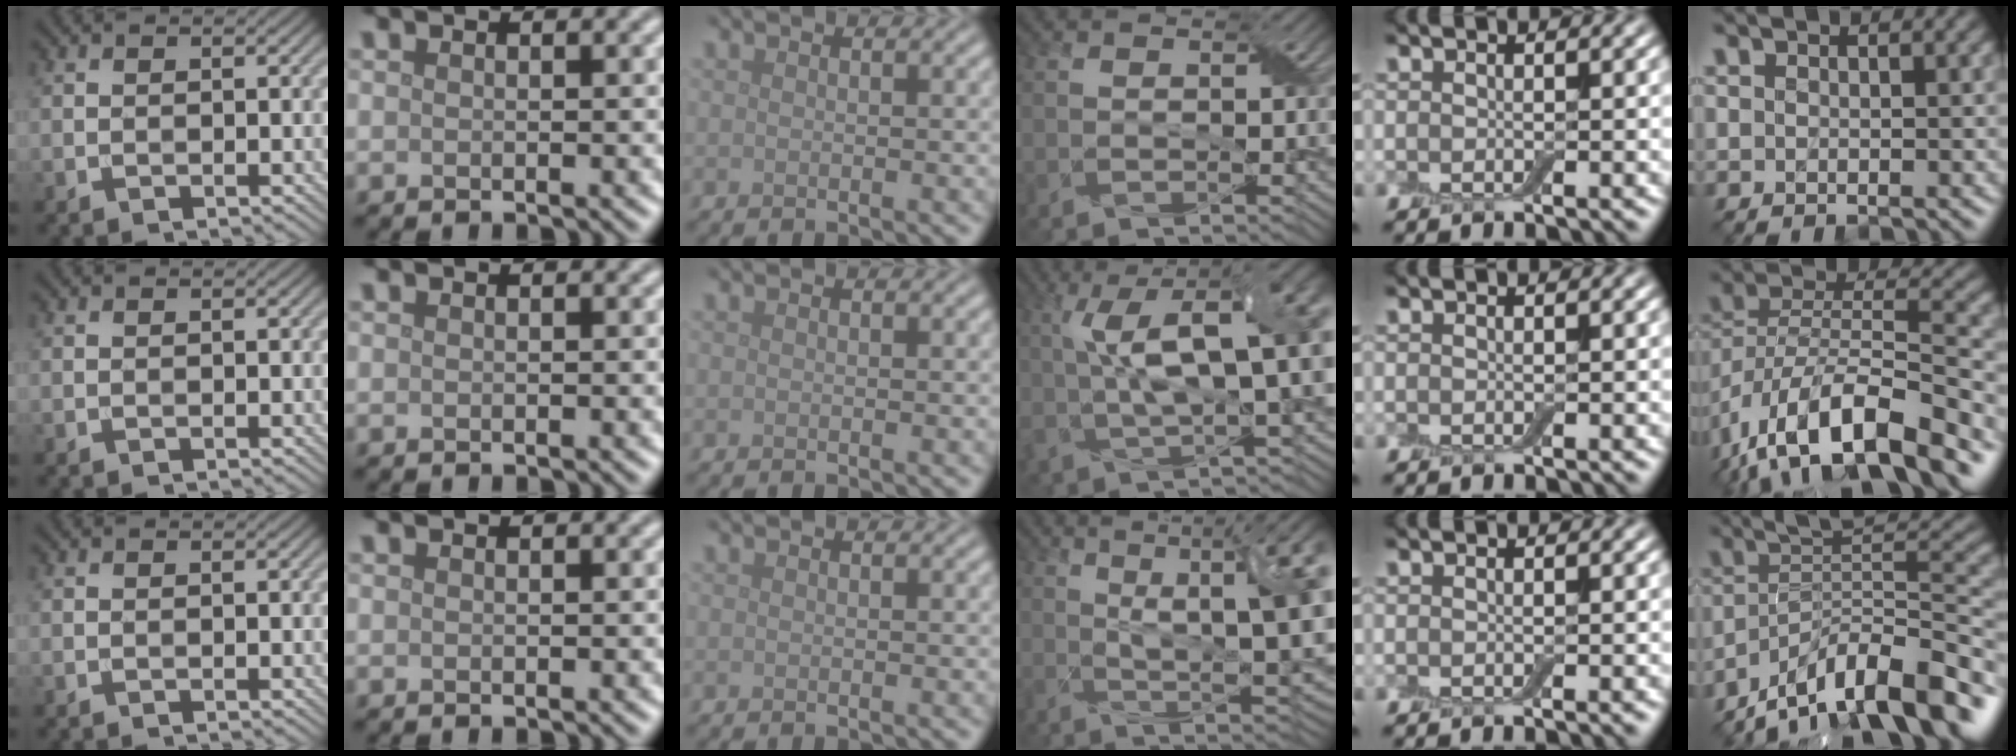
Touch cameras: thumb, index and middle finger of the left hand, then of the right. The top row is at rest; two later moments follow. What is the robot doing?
{"motion": "peel", "object": "aluminum foil"}